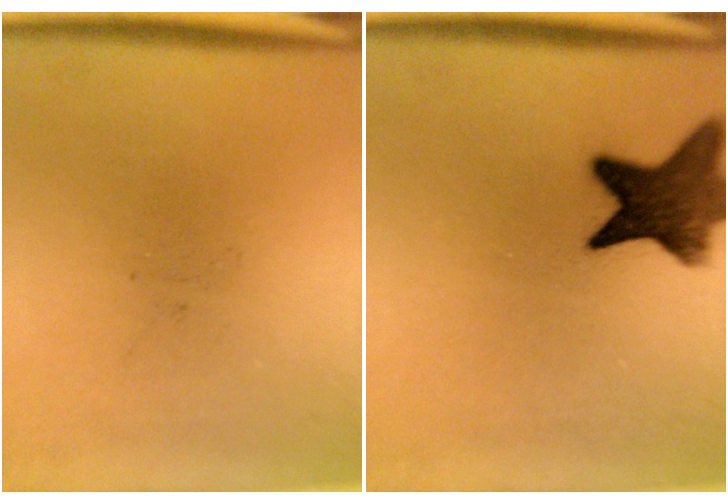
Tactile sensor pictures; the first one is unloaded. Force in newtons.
{"total": 11.8}